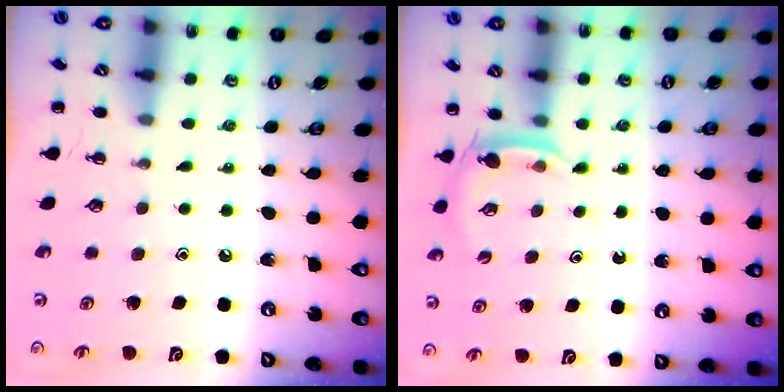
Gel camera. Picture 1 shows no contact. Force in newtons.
{"total": 3.2, "press": 3.0, "slide": 1.1}